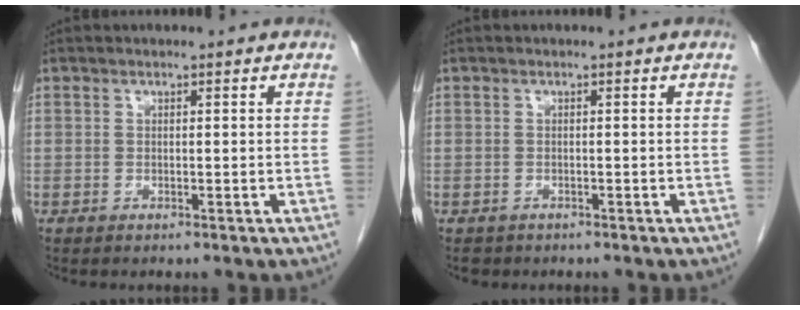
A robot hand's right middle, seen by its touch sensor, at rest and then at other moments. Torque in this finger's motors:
{"motor_torque": [0.21, -0.21, 0.09, 0.01]}